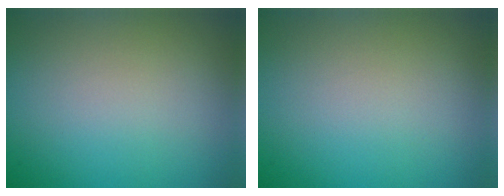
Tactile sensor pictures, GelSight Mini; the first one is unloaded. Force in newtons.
{"total": 0.0}